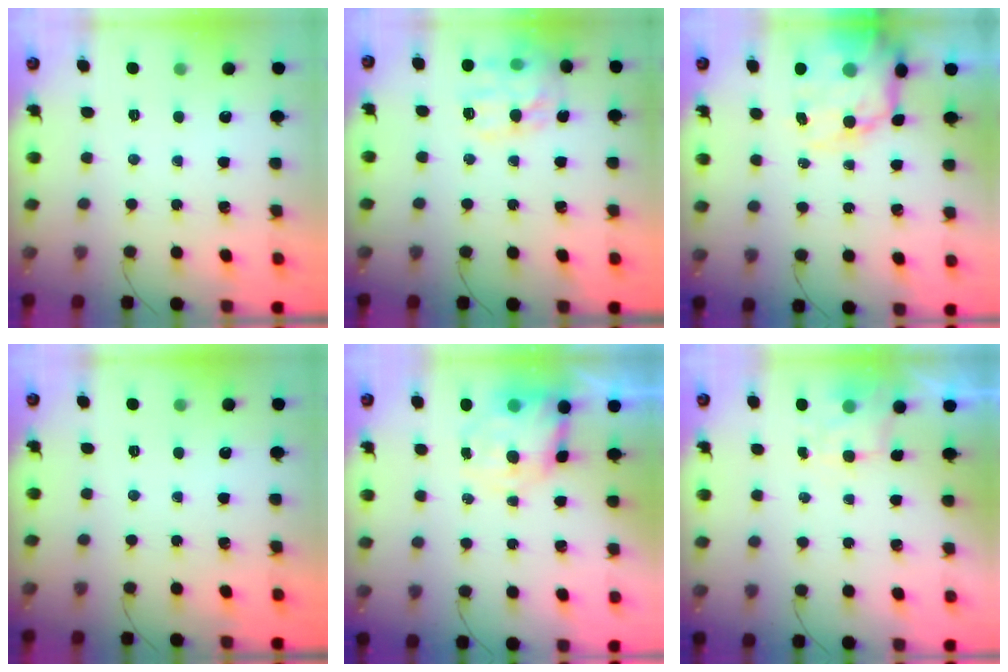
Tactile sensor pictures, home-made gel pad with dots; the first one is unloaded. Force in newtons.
{"total": 15.5, "press": 15.5, "slide": 0.9}
{"total": 16.0, "press": 15.4, "slide": 4.1}
{"total": 0.0}
{"total": 6.6, "press": 6.3, "slide": 2.0}
{"total": 1.9, "press": 1.6, "slide": 1.0}